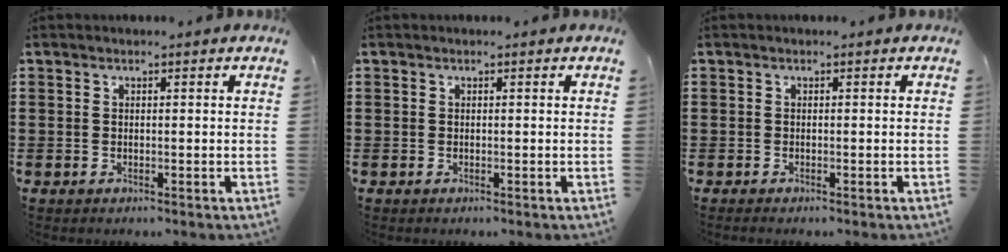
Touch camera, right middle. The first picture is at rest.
{"total": 0.0}
{"total": 0.0}